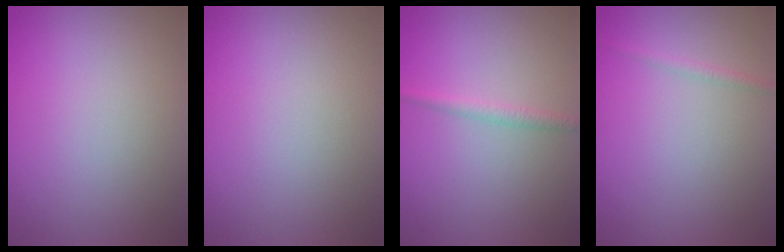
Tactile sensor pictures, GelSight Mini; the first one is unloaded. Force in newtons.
{"total": 0.0}
{"total": 1.3, "press": 1.3, "slide": 0.0}
{"total": 0.8, "press": 0.8, "slide": 0.0}